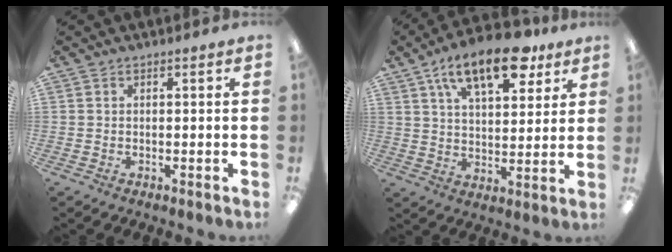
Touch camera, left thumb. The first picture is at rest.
{"total": 17.0, "force": [10.3, 7.4, 11.3], "torque": [-0.172, -0.039, 0.170]}